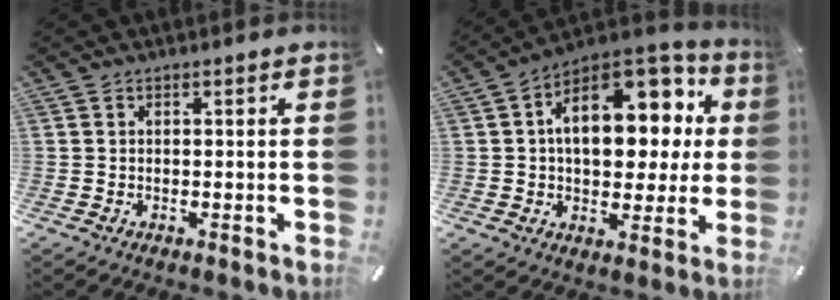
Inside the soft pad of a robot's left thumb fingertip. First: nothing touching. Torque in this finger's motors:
{"motor_torque": [2.51, 2.50, 0.60, -0.17, 0.44]}